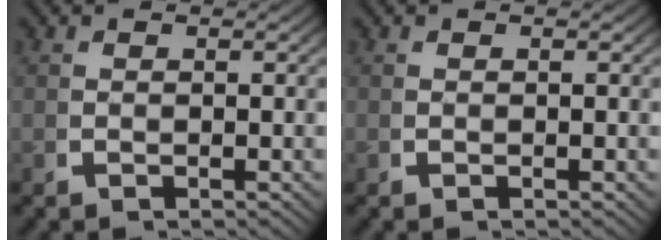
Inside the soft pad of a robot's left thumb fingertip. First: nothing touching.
{"total": 0.0}